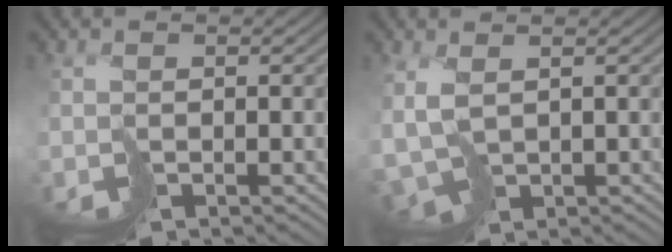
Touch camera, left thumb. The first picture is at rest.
{"total": 4.2, "force": [0.0, 2.3, 3.4], "torque": [-0.094, -0.014, 0.005]}